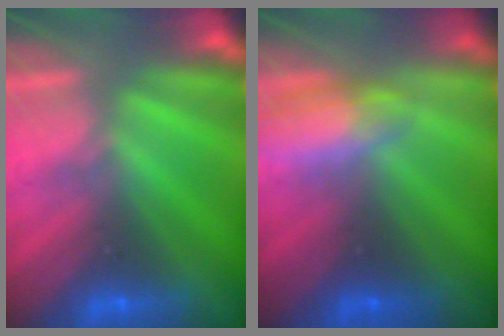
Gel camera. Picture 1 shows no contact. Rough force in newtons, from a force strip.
{"total": 2.7}